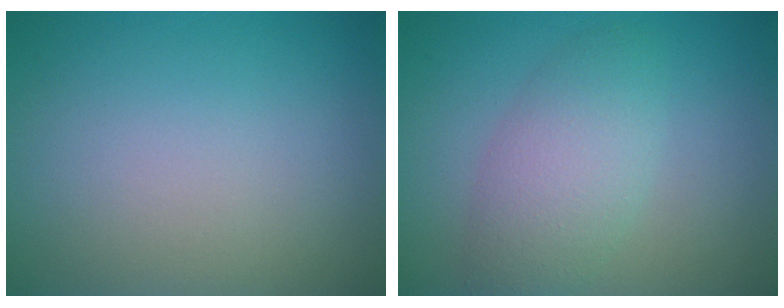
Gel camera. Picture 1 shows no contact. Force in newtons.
{"total": 4.4, "press": 4.4, "slide": 0.2}